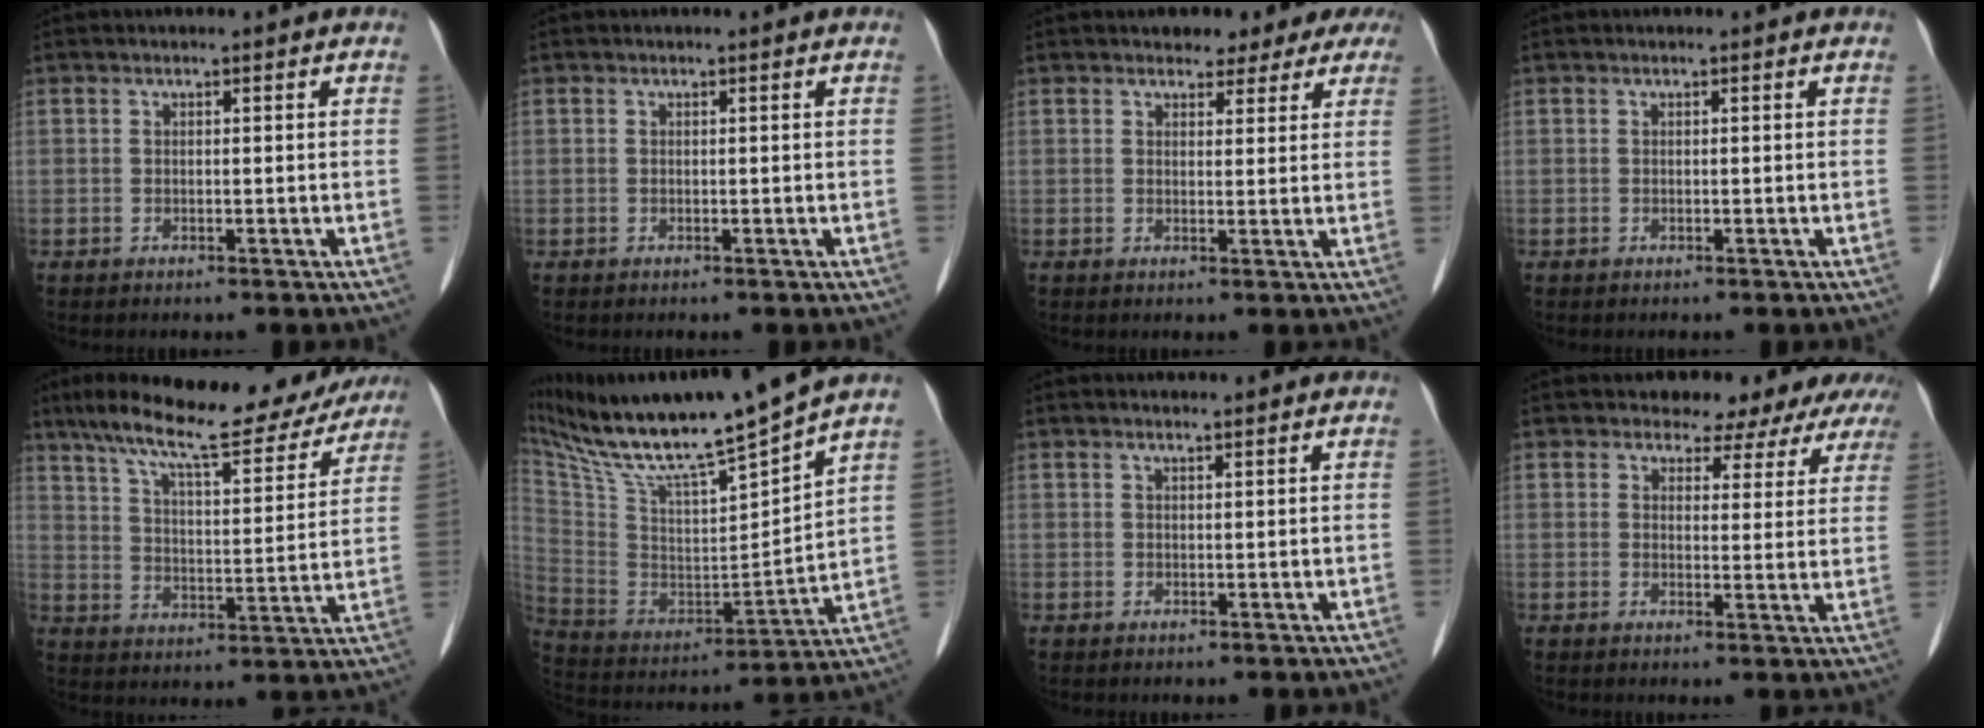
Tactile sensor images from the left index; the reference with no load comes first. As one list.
[{"total": 0.0}, {"total": 6.6, "force": [5.5, 3.1, 1.8], "torque": [-0.008, 0.007, 0.053]}, {"total": 0.0}, {"total": 24.7, "force": [19.3, 6.1, 14.1], "torque": [-0.223, 0.026, 0.276]}, {"total": 20.2, "force": [16.8, 0.5, 11.2], "torque": [-0.198, -0.006, 0.300]}, {"total": 1.1, "force": [1.1, 0.1, 0.4], "torque": [-0.012, 0.011, 0.021]}, {"total": 8.9, "force": [8.2, 3.2, 1.3], "torque": [0.011, -0.002, 0.071]}]